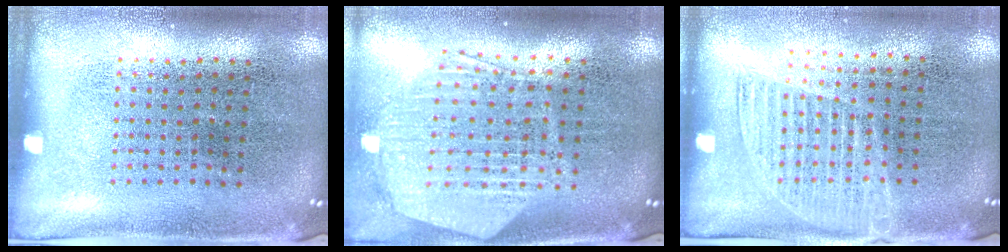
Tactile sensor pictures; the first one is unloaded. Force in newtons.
{"total": 1.4, "press": 1.4, "slide": 0.4}
{"total": 1.3, "press": 1.1, "slide": 0.7}